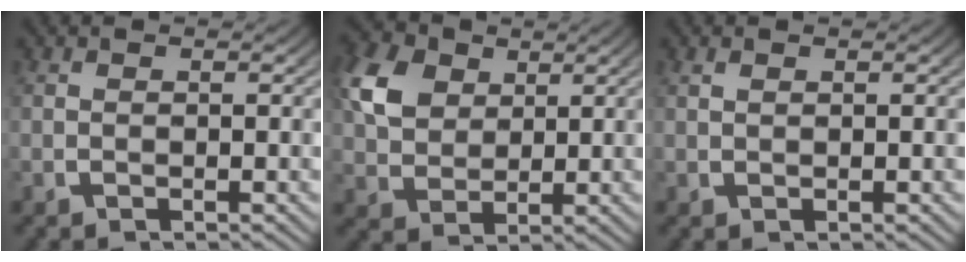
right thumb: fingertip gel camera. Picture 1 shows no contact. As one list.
[{"total": 7.2, "force": [2.7, 5.2, 4.2], "torque": [-0.099, -0.016, 0.058]}, {"total": 0.5, "force": [0.5, 0.2, 0.2], "torque": [-0.002, -0.002, 0.013]}]